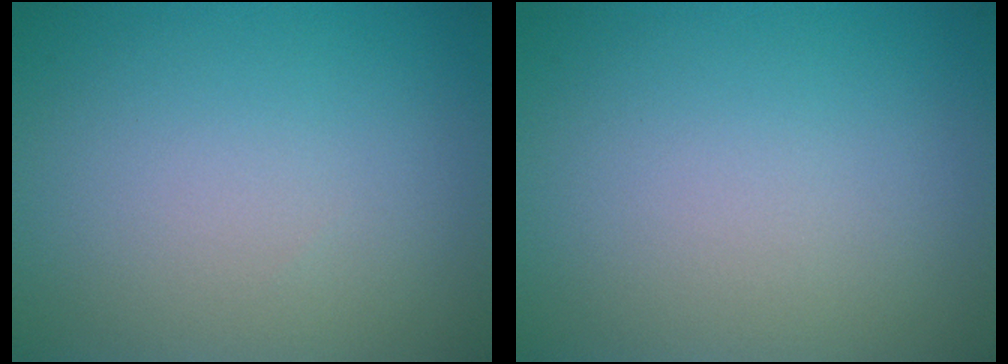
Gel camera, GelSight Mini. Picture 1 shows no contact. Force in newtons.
{"total": 0.0}